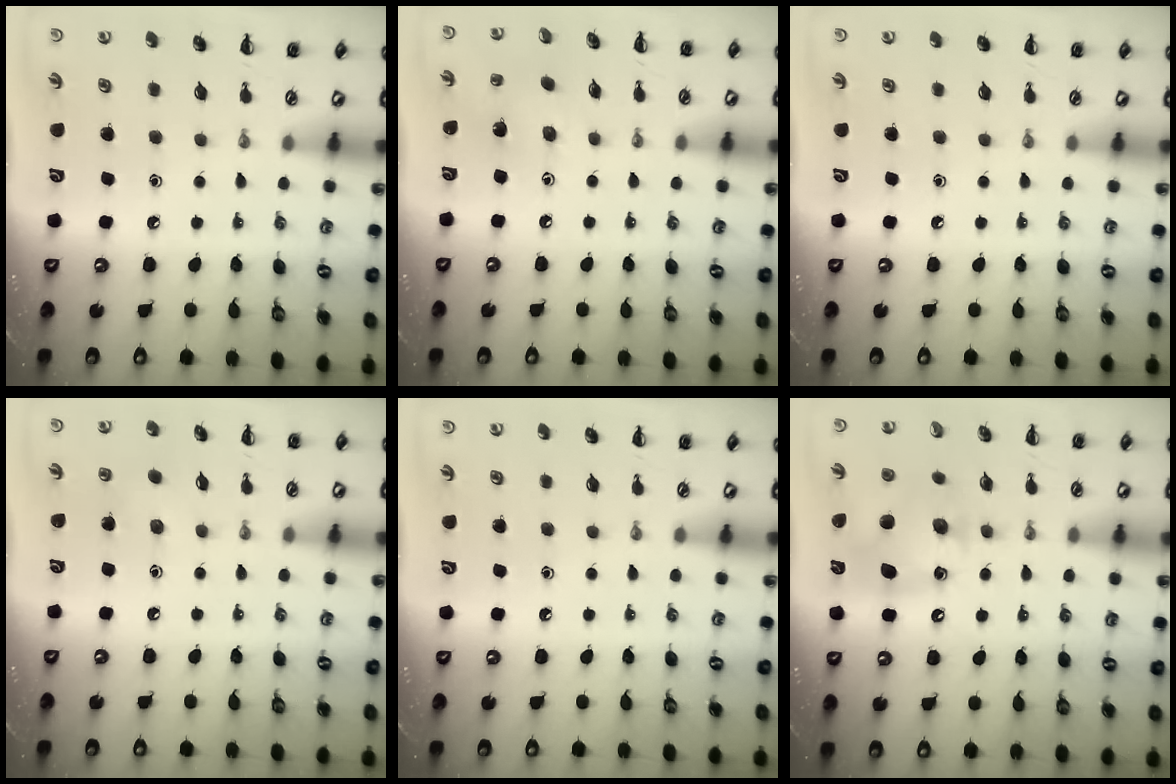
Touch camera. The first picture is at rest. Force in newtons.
{"total": 2.2, "press": 2.1, "slide": 0.6}
{"total": 0.0}
{"total": 4.1, "press": 3.9, "slide": 1.2}
{"total": 0.0}
{"total": 11.2, "press": 11.1, "slide": 1.3}